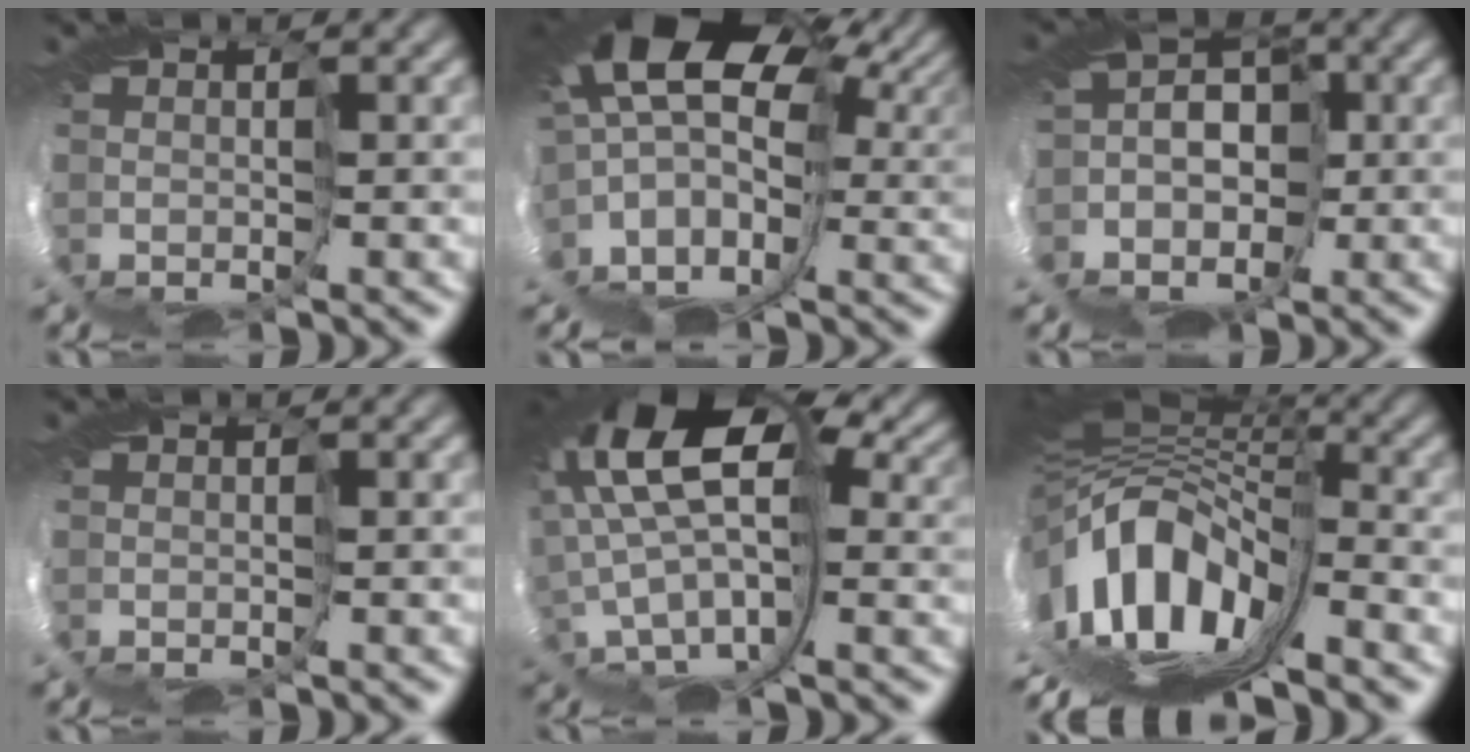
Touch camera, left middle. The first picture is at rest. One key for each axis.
{"total": 12.5, "fx": 2.9, "fy": 6.0, "fz": 10.6, "tx": -0.195, "ty": 0.005, "tz": 0.064}
{"total": 5.6, "fx": -2.1, "fy": 4.8, "fz": 2.2, "tx": -0.062, "ty": 0.025, "tz": -0.063}
{"total": 0.0}
{"total": 11.6, "fx": 4.4, "fy": 4.3, "fz": 9.8, "tx": -0.224, "ty": 0.006, "tz": 0.092}
{"total": 10.9, "fx": -3.8, "fy": 4.3, "fz": 9.3, "tx": -0.214, "ty": 0.016, "tz": -0.066}